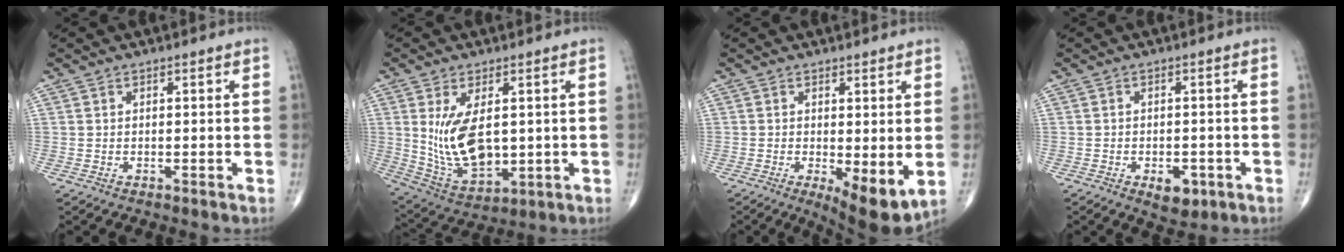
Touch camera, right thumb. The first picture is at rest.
{"total": 12.8, "force": [1.5, 6.9, 10.7], "torque": [-0.188, -0.018, 0.049]}
{"total": 8.2, "force": [-1.3, 2.7, 7.6], "torque": [-0.113, -0.025, -0.014]}
{"total": 4.8, "force": [-2.0, 2.7, 3.4], "torque": [-0.037, 0.005, -0.021]}